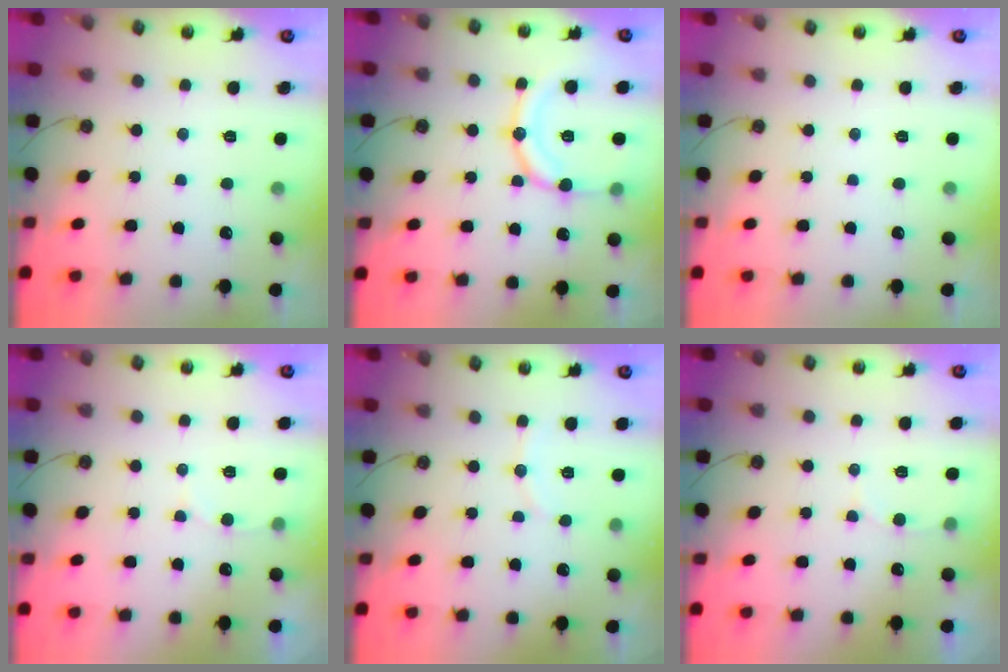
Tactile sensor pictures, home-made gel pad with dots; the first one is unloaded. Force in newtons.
{"total": 15.7, "press": 15.3, "slide": 3.3}
{"total": 0.0}
{"total": 5.1, "press": 5.1, "slide": 0.5}
{"total": 5.8, "press": 5.4, "slide": 2.1}
{"total": 5.1, "press": 5.1, "slide": 0.5}